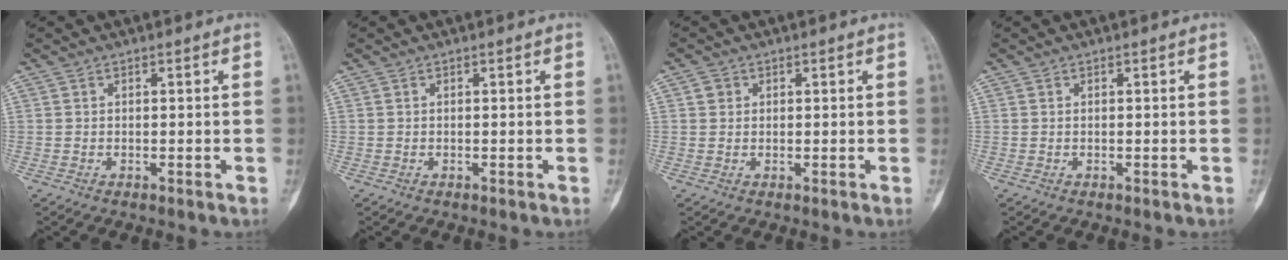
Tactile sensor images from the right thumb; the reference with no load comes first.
{"total": 0.0}
{"total": 1.4, "force": [0.4, 1.3, 0.3], "torque": [0.002, 0.001, 0.005]}
{"total": 0.0}